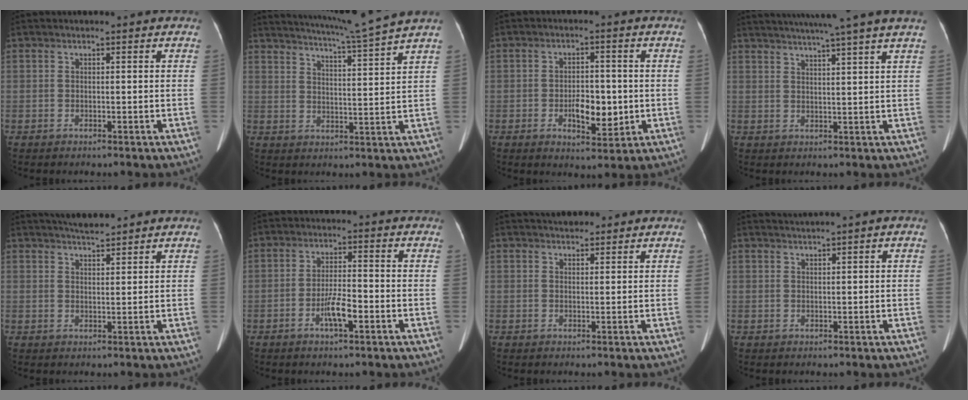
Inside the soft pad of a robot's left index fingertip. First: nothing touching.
{"total": 11.4, "force": [10.2, -3.0, 4.2], "torque": [-0.079, -0.031, 0.150]}
{"total": 6.3, "force": [-1.2, 3.1, 5.3], "torque": [-0.089, -0.001, -0.011]}
{"total": 13.1, "force": [11.1, -2.0, 6.8], "torque": [-0.109, -0.002, 0.140]}
{"total": 4.3, "force": [4.0, 0.4, 1.7], "torque": [-0.026, 0.019, 0.070]}
{"total": 4.7, "force": [-2.2, 0.8, 4.1], "torque": [-0.083, -0.001, -0.039]}
{"total": 3.2, "force": [2.6, 1.5, 1.0], "torque": [-0.008, 0.021, 0.036]}
{"total": 1.2, "force": [0.9, -0.3, 0.7], "torque": [-0.011, 0.011, 0.022]}